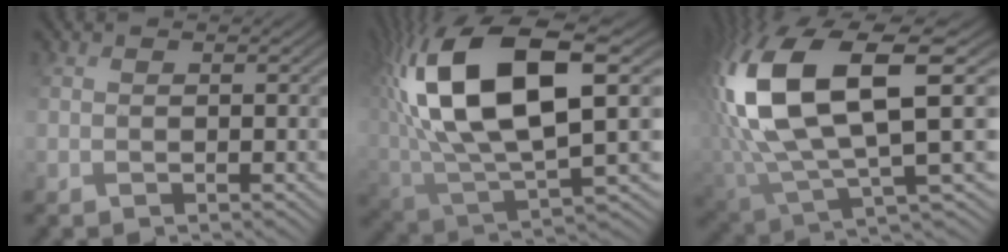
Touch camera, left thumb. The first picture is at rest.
{"total": 17.3, "force": [5.4, 7.3, 14.8], "torque": [-0.332, 0.015, 0.100]}
{"total": 15.8, "force": [3.4, 6.8, 13.8], "torque": [-0.326, -0.001, 0.067]}